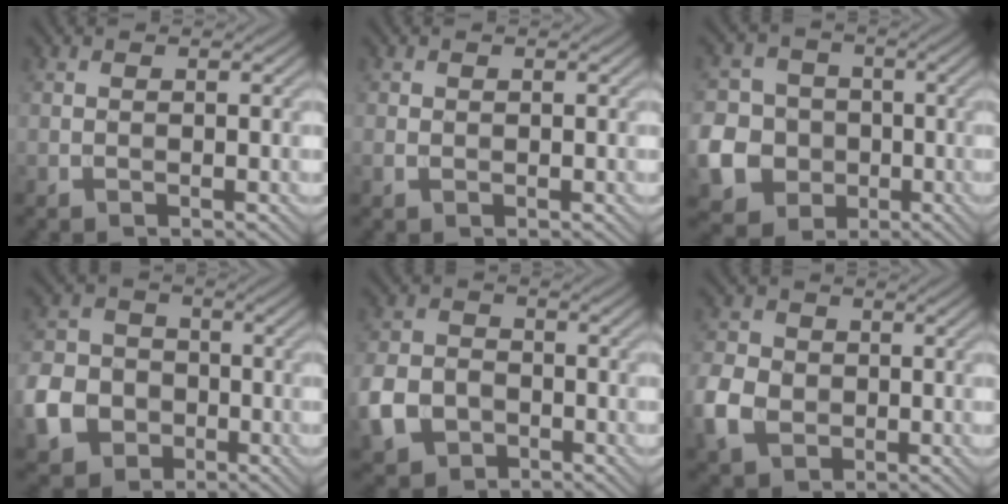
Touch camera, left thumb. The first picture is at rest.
{"total": 0.9, "force": [0.0, 0.8, 0.5], "torque": [-0.013, -0.002, 0.001]}
{"total": 11.1, "force": [-2.9, 10.1, 3.7], "torque": [-0.124, -0.035, -0.079]}
{"total": 8.6, "force": [-3.4, 7.0, 3.8], "torque": [-0.106, -0.016, -0.079]}
{"total": 6.9, "force": [-3.1, 5.2, 3.3], "torque": [-0.086, -0.010, -0.073]}
{"total": 6.6, "force": [-1.6, 5.4, 3.4], "torque": [-0.096, -0.007, -0.046]}